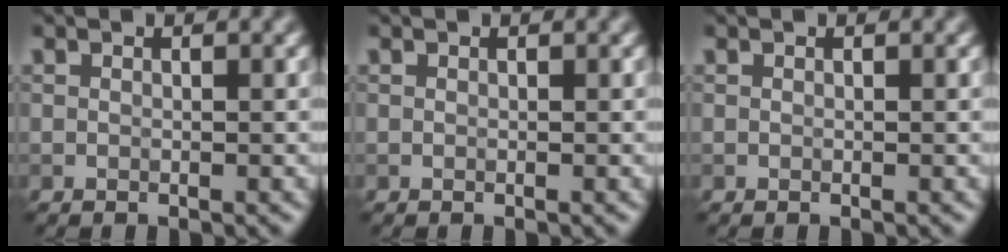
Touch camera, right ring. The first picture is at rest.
{"total": 0.0}
{"total": 0.0}